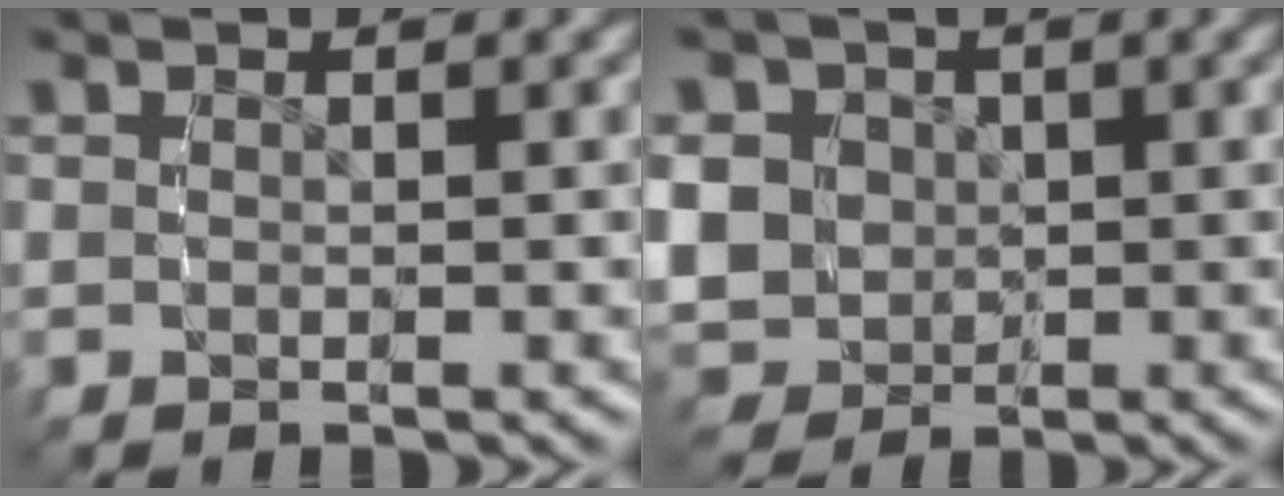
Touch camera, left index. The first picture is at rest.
{"total": 9.3, "force": [0.3, 8.5, 3.8], "torque": [-0.086, -0.019, 0.000]}